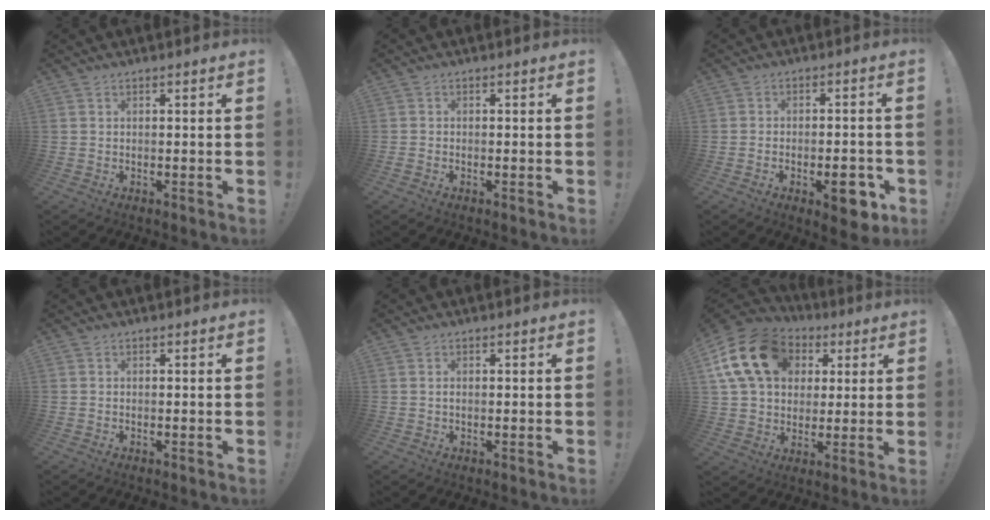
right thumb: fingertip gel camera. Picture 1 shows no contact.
{"total": 1.0, "force": [-0.8, 0.3, 0.5], "torque": [-0.014, 0.004, -0.012]}
{"total": 8.2, "force": [-3.8, 3.8, 6.1], "torque": [-0.066, 0.016, -0.059]}
{"total": 0.0}
{"total": 0.6, "force": [0.0, 0.5, 0.3], "torque": [-0.015, 0.005, 0.001]}
{"total": 19.2, "force": [6.8, 14.3, 10.8], "torque": [-0.176, -0.017, 0.134]}